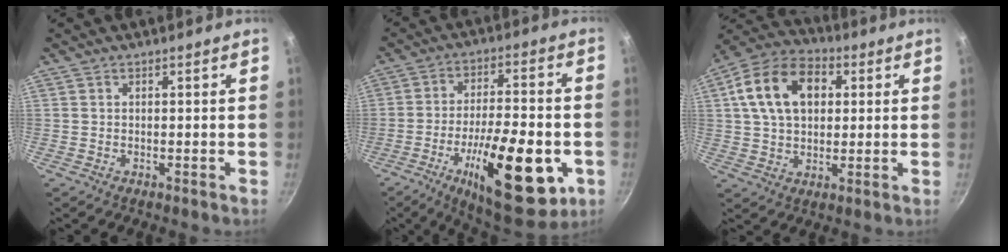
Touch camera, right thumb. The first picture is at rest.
{"total": 23.1, "force": [-7.7, 8.6, 20.0], "torque": [-0.281, 0.014, -0.109]}
{"total": 15.6, "force": [3.8, 10.7, 10.7], "torque": [-0.166, 0.018, 0.052]}